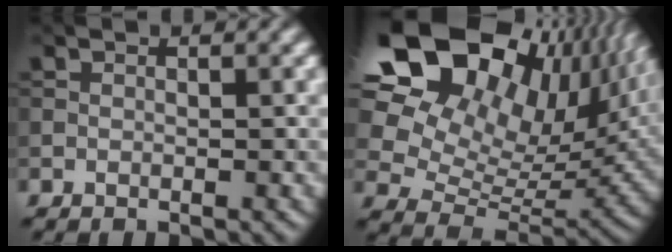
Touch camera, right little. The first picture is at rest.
{"total": 19.6, "force": [9.3, 11.8, 12.5], "torque": [-0.228, 0.053, 0.151]}